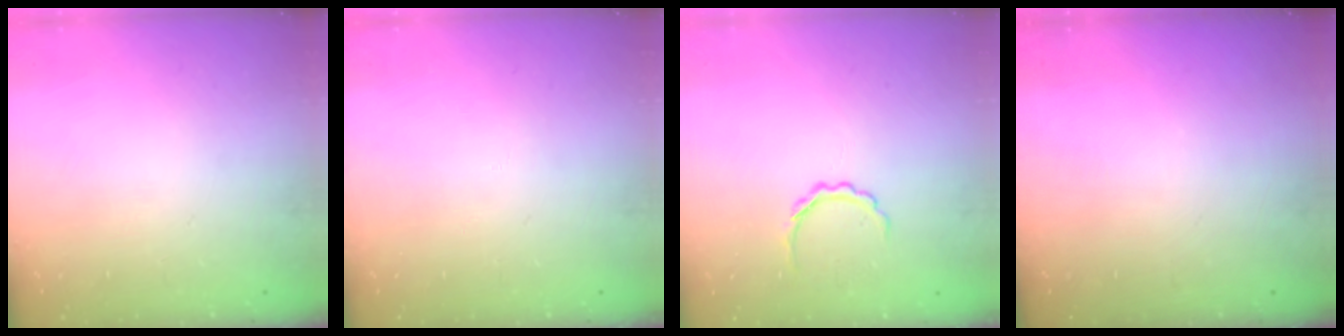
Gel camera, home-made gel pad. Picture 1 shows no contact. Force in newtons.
{"total": 0.0}
{"total": 3.9, "press": 3.9, "slide": 0.5}
{"total": 0.0}